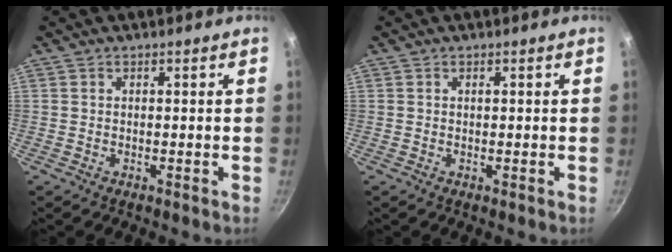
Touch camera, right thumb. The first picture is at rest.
{"total": 0.5, "force": [0.2, 0.2, 0.5], "torque": [-0.007, 0.001, 0.002]}